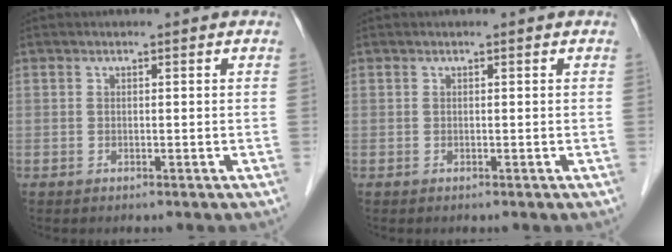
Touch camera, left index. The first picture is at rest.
{"total": 0.0}